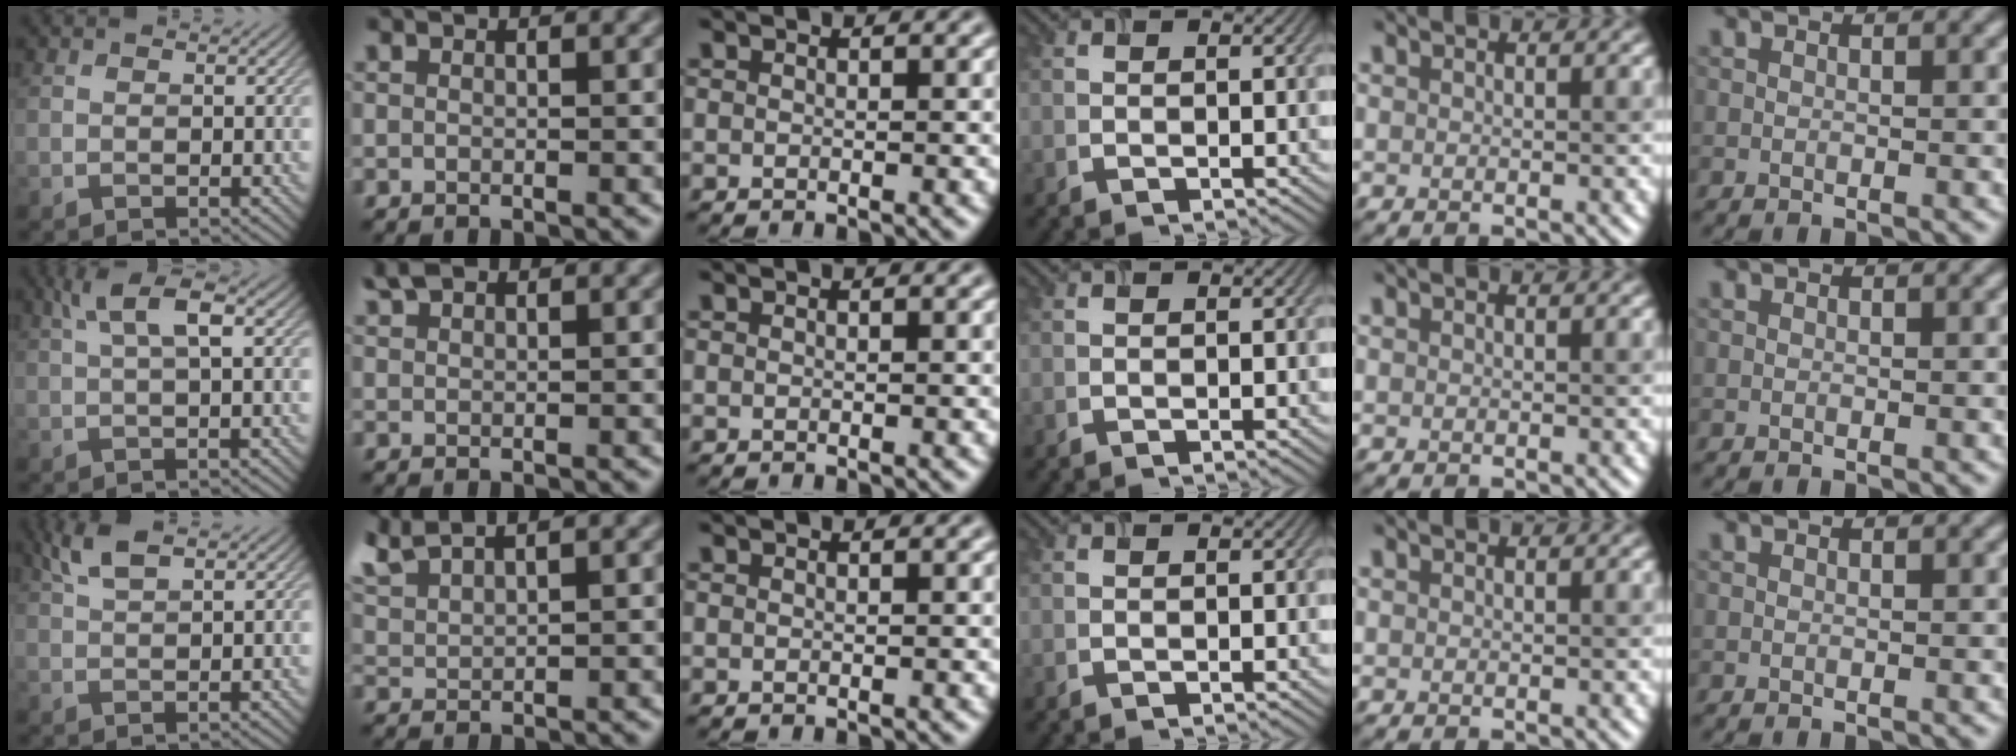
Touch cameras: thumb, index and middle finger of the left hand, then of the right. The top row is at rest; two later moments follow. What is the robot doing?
{"motion": "insert", "object": "airpods case & airpods"}